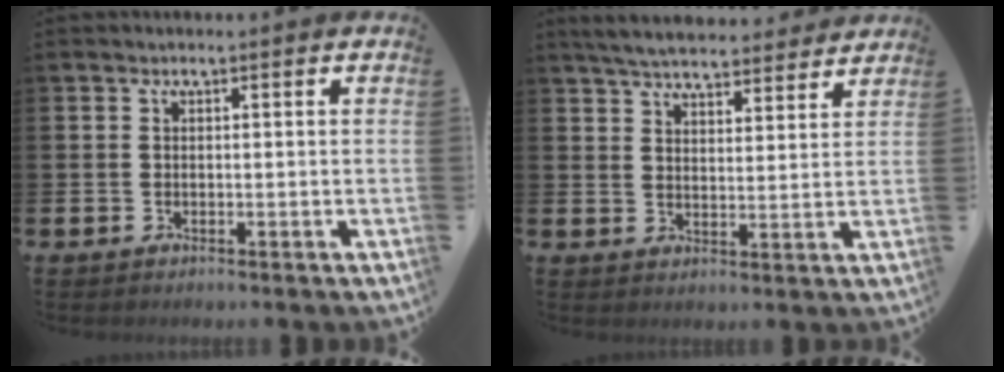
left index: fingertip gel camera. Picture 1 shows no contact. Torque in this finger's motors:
{"motor_torque": [1.06, -1.08, 0.59, 0.12]}